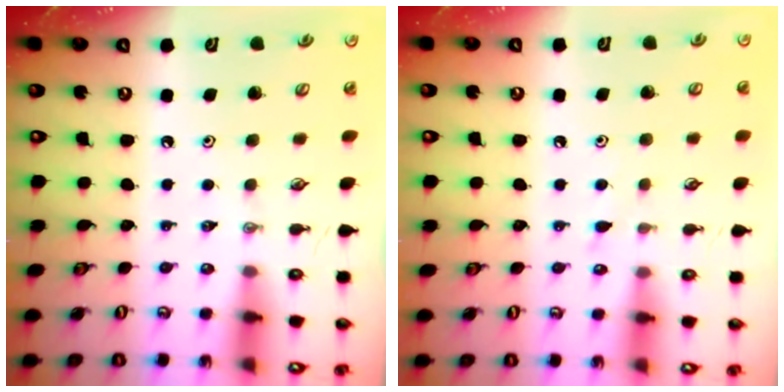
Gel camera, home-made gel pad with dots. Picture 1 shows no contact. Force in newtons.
{"total": 5.5, "press": 5.4, "slide": 0.7}